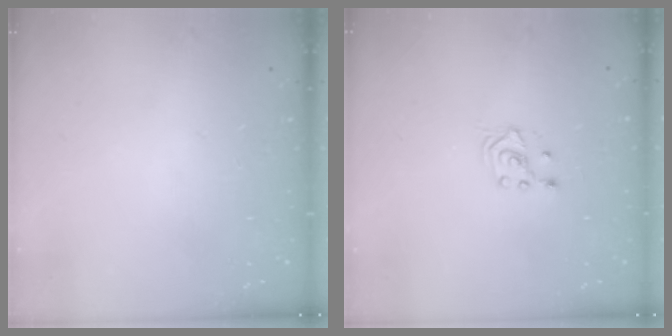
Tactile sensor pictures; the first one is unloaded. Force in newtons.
{"total": 2.1, "press": 2.0, "slide": 0.8}